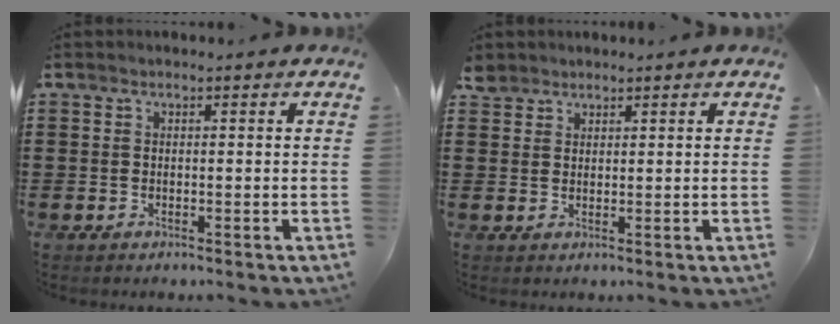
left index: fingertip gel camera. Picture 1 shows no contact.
{"total": 2.3, "force": [1.9, 1.2, 0.2], "torque": [-0.011, 0.006, 0.038]}